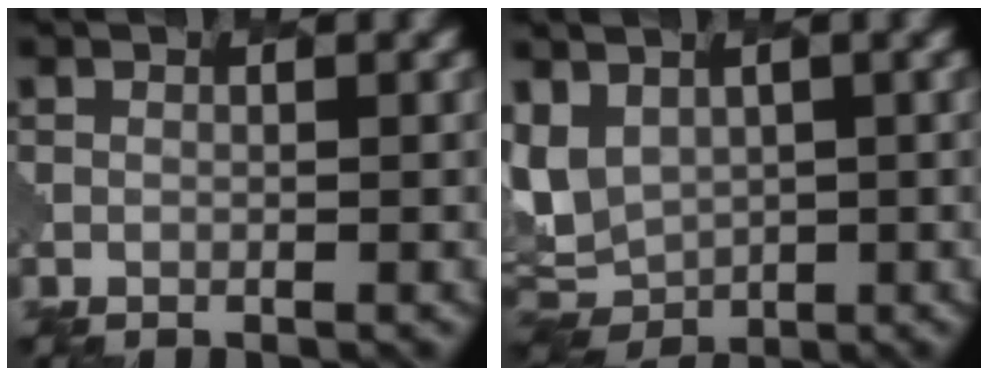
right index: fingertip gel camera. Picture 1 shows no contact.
{"total": 6.1, "force": [1.0, 4.8, 3.7], "torque": [-0.086, -0.004, 0.020]}